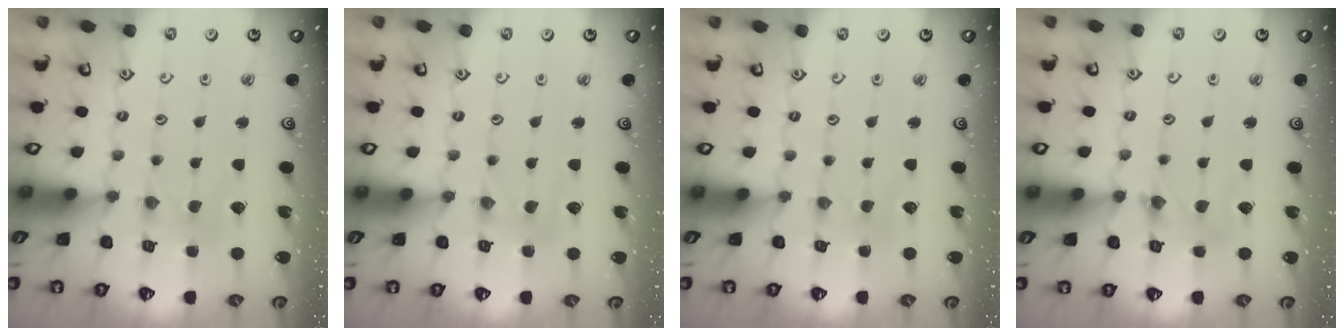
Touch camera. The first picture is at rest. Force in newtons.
{"total": 2.5, "press": 2.4, "slide": 0.6}
{"total": 1.0, "press": 1.0, "slide": 0.2}
{"total": 2.7, "press": 2.7, "slide": 0.4}